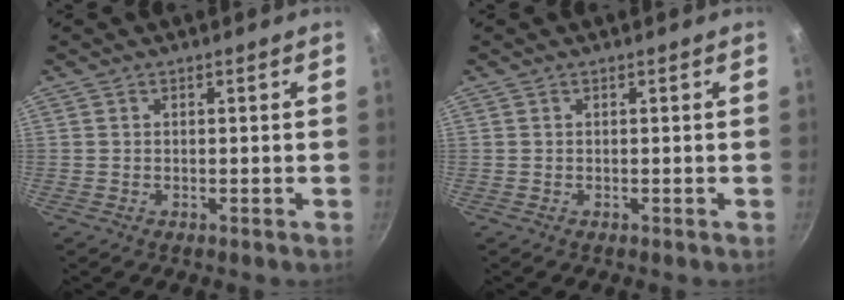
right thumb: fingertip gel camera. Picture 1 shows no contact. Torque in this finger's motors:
{"motor_torque": [-0.28, 0.06, 0.10, -0.53, -0.03]}